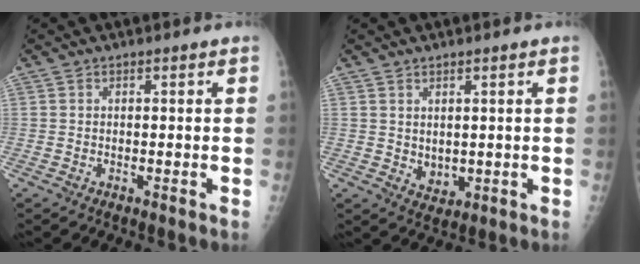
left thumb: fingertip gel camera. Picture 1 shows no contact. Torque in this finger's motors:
{"motor_torque": [-0.18, 0.09, 0.03, 0.02, 0.00]}